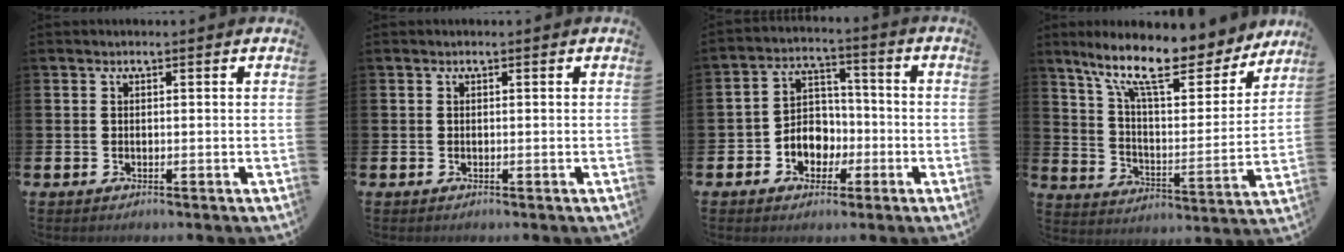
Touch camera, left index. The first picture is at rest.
{"total": 0.0}
{"total": 5.2, "force": [-1.5, 4.7, 1.7], "torque": [-0.040, 0.009, -0.033]}
{"total": 13.8, "force": [11.1, 3.7, 7.3], "torque": [-0.159, -0.066, 0.188]}